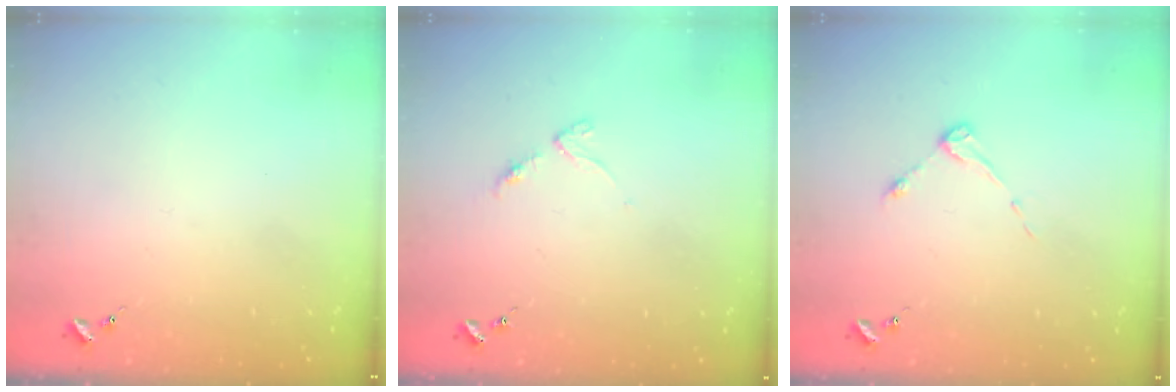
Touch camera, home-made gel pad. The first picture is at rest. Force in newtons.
{"total": 4.0, "press": 3.9, "slide": 0.4}
{"total": 3.7, "press": 3.7, "slide": 0.5}